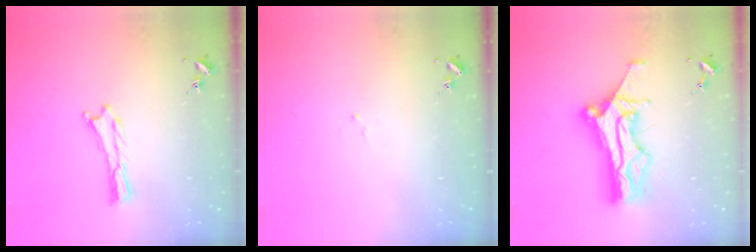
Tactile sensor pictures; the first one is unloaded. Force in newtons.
{"total": 1.1, "press": 1.0, "slide": 0.2}
{"total": 11.5, "press": 11.5, "slide": 0.8}